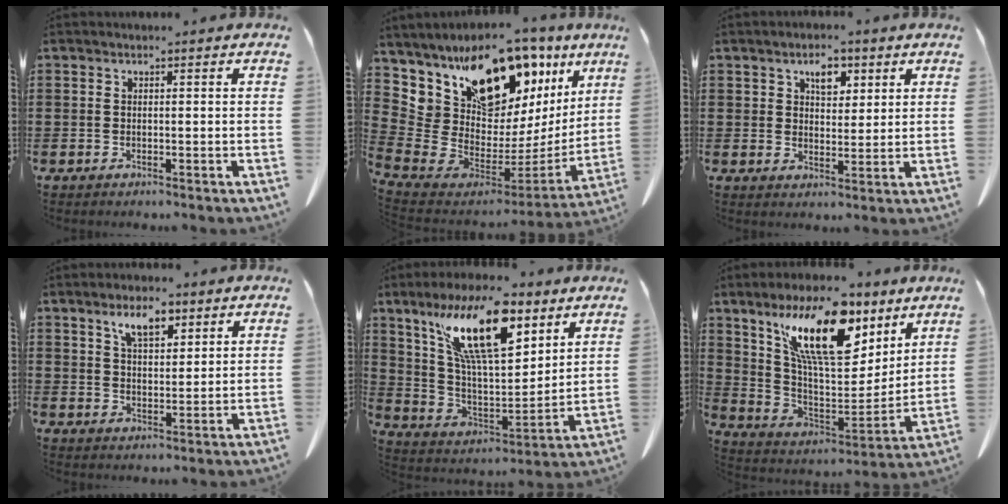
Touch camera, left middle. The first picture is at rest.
{"total": 12.8, "force": [9.9, 5.9, 5.5], "torque": [-0.135, -0.074, 0.177]}
{"total": 4.3, "force": [2.6, 2.3, 2.5], "torque": [-0.042, 0.003, 0.043]}
{"total": 5.4, "force": [3.5, 2.5, 3.3], "torque": [-0.058, 0.001, 0.061]}
{"total": 15.9, "force": [9.6, 5.2, 11.5], "torque": [-0.249, -0.024, 0.164]}
{"total": 15.3, "force": [9.4, 5.9, 10.6], "torque": [-0.209, -0.035, 0.162]}